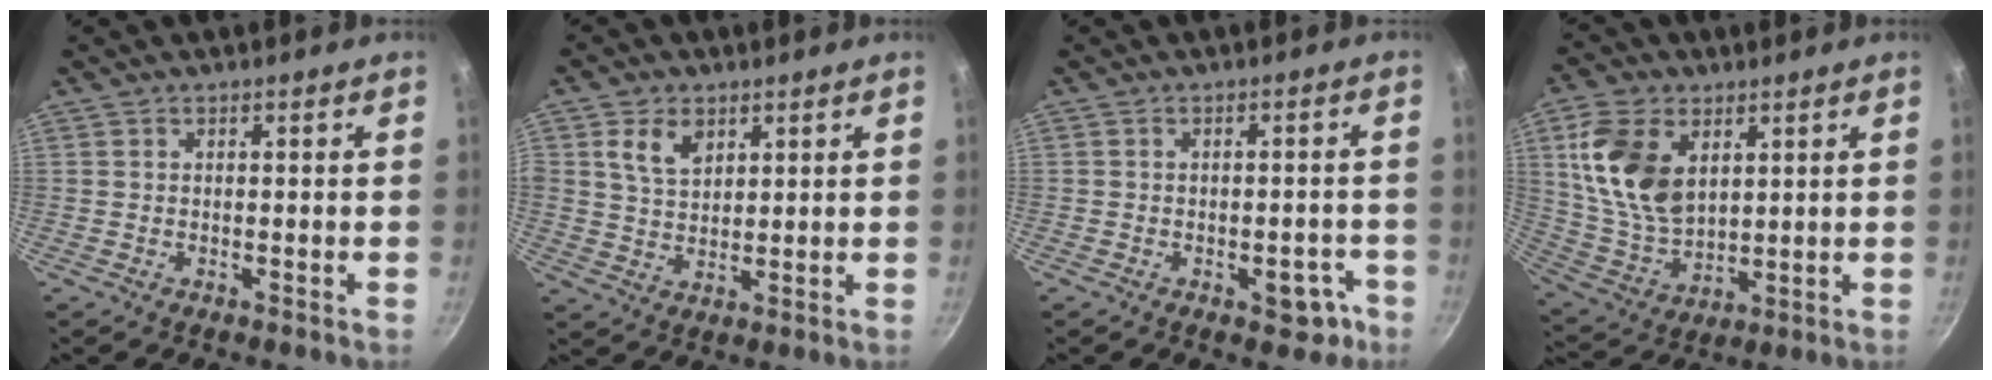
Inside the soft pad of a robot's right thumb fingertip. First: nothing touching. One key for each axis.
{"total": 6.4, "fx": 2.8, "fy": 4.4, "fz": 3.8, "tx": -0.057, "ty": -0.010, "tz": 0.055}
{"total": 5.2, "fx": -2.5, "fy": 3.0, "fz": 3.4, "tx": -0.012, "ty": 0.025, "tz": -0.021}
{"total": 15.0, "fx": 4.8, "fy": 9.6, "fz": 10.5, "tx": -0.182, "ty": -0.019, "tz": 0.105}